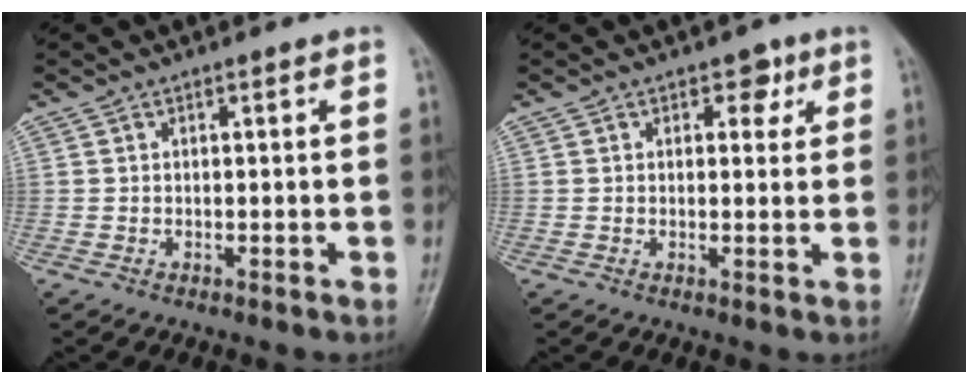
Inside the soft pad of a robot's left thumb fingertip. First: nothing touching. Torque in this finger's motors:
{"motor_torque": [-0.17, 0.11, 0.05, 0.21, 0.02]}